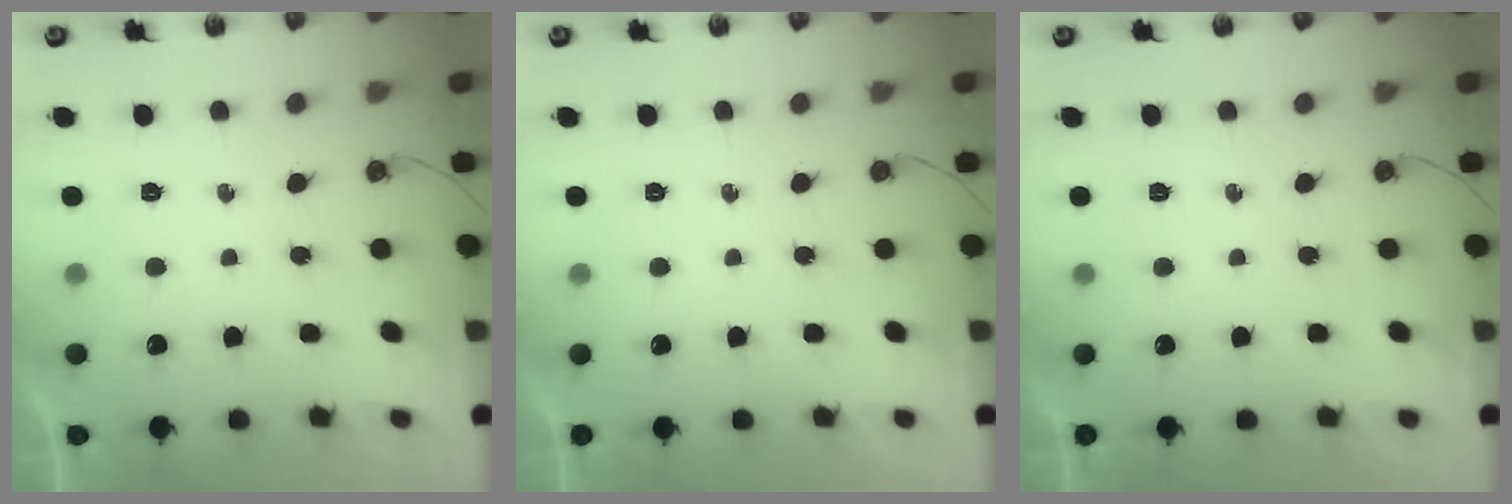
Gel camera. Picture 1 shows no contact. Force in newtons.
{"total": 0.0}
{"total": 0.0}